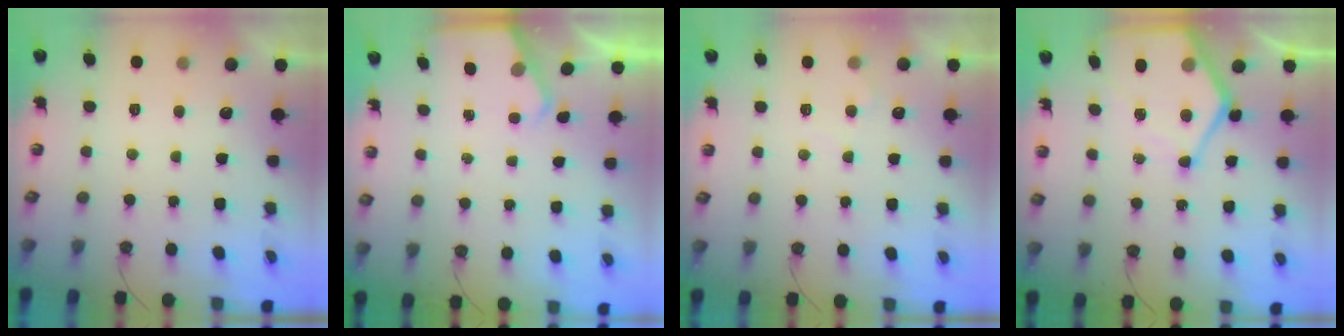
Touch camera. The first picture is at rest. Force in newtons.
{"total": 2.2, "press": 2.1, "slide": 0.3}
{"total": 4.3, "press": 4.3, "slide": 0.5}
{"total": 12.4, "press": 12.4, "slide": 1.3}